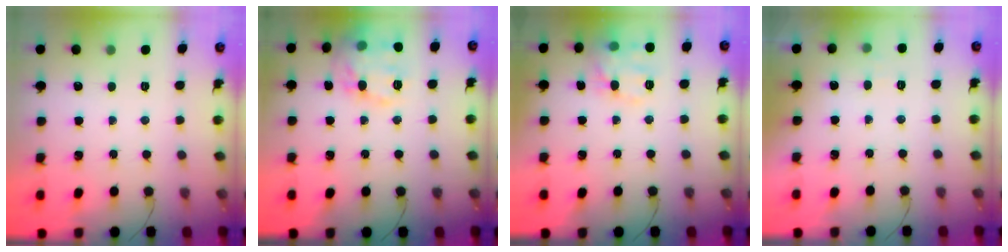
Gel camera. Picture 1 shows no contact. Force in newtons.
{"total": 15.1, "press": 15.1, "slide": 0.7}
{"total": 12.8, "press": 12.8, "slide": 0.8}
{"total": 2.6, "press": 2.1, "slide": 1.5}